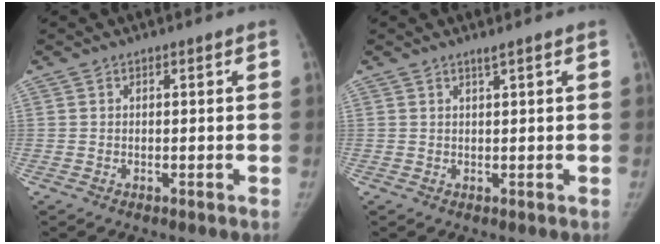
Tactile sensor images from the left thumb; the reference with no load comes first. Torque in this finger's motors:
{"motor_torque": [0.06, 0.06, 0.17, 0.11, -0.01]}